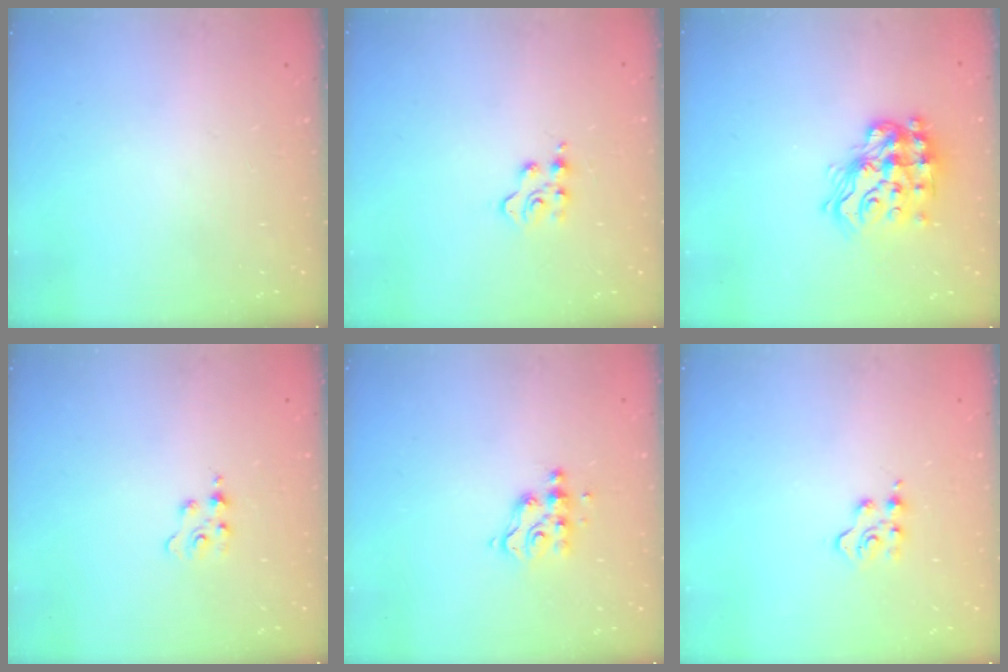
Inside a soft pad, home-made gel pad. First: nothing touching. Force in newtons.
{"total": 3.9, "press": 3.8, "slide": 0.5}
{"total": 16.5, "press": 16.5, "slide": 1.2}
{"total": 1.8, "press": 1.8, "slide": 0.4}
{"total": 6.2, "press": 6.2, "slide": 0.2}
{"total": 3.7, "press": 3.7, "slide": 0.5}